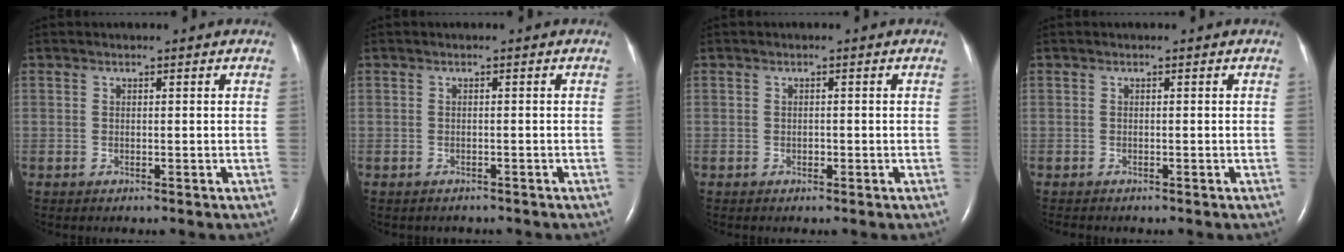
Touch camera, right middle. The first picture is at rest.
{"total": 1.7, "force": [-1.5, 0.7, 0.2], "torque": [-0.013, -0.001, -0.017]}
{"total": 0.5, "force": [-0.2, 0.4, 0.3], "torque": [-0.006, 0.002, -0.004]}
{"total": 0.9, "force": [-0.8, 0.2, 0.3], "torque": [-0.008, -0.002, -0.010]}